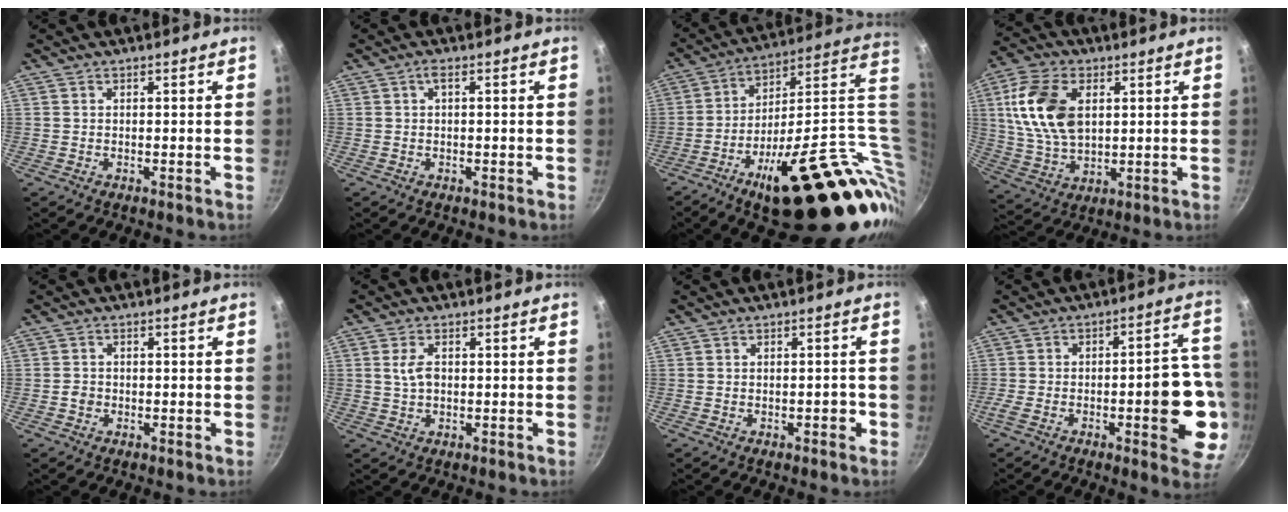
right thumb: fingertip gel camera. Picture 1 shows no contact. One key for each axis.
{"total": 1.7, "fx": 0.5, "fy": 0.6, "fz": 1.5, "tx": -0.026, "ty": 0.003, "tz": 0.008}
{"total": 33.1, "fx": -2.0, "fy": 12.5, "fz": 30.6, "tx": -0.378, "ty": -0.006, "tz": -0.012}
{"total": 15.3, "fx": 3.6, "fy": 9.5, "fz": 11.5, "tx": -0.210, "ty": -0.005, "tz": 0.073}
{"total": 1.7, "fx": -0.5, "fy": 1.5, "fz": 0.6, "tx": -0.004, "ty": 0.009, "tz": -0.007}
{"total": 3.8, "fx": 0.6, "fy": 2.3, "fz": 3.0, "tx": -0.054, "ty": 0.004, "tz": 0.010}
{"total": 2.1, "fx": -0.7, "fy": 1.2, "fz": 1.6, "tx": -0.008, "ty": 0.009, "tz": -0.011}
{"total": 16.4, "fx": -4.5, "fy": 6.0, "fz": 14.6, "tx": -0.147, "ty": 0.039, "tz": -0.061}